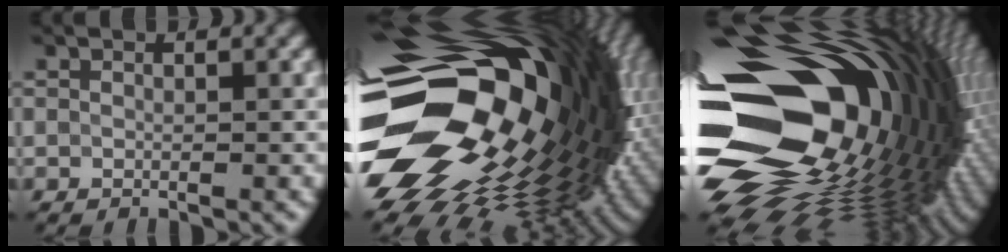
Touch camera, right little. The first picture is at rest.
{"total": 21.3, "force": [-0.2, 13.0, 16.8], "torque": [-0.315, -0.046, -0.009]}
{"total": 21.5, "force": [-0.7, 13.3, 16.9], "torque": [-0.314, -0.042, -0.015]}